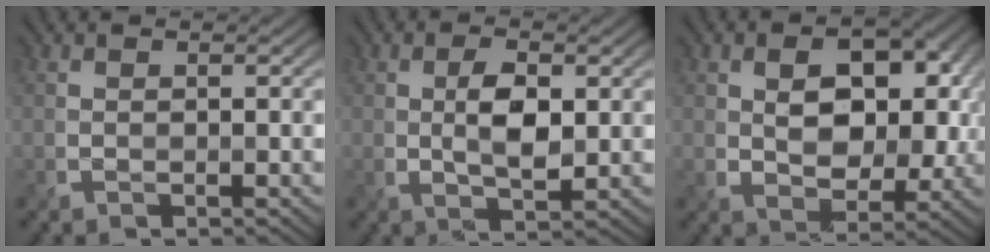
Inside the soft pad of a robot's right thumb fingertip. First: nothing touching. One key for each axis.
{"total": 4.4, "fx": 0.4, "fy": 2.0, "fz": 3.9, "tx": -0.073, "ty": -0.004, "tz": 0.007}
{"total": 8.9, "fx": 1.4, "fy": 5.9, "fz": 6.5, "tx": -0.097, "ty": -0.004, "tz": 0.021}